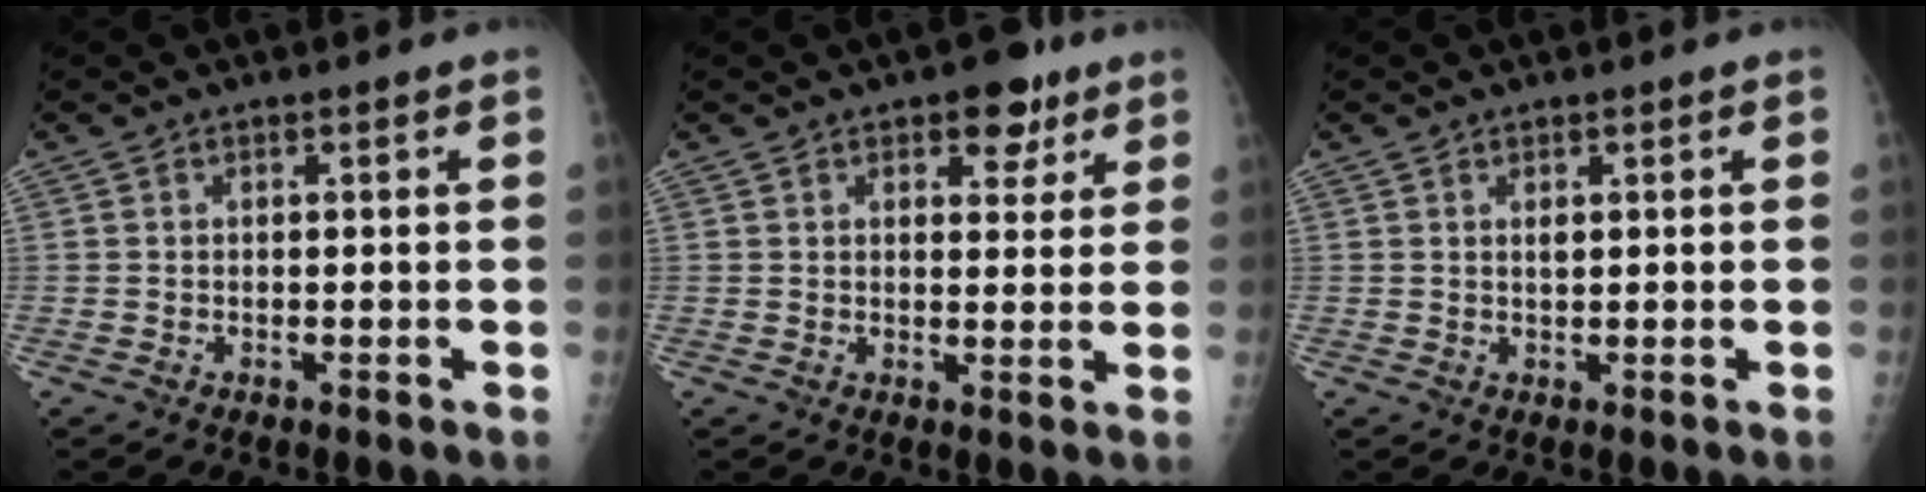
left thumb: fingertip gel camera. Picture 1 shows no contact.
{"total": 5.9, "force": [3.6, 3.4, 3.4], "torque": [-0.013, -0.014, 0.045]}
{"total": 0.8, "force": [0.4, 0.4, 0.6], "torque": [-0.009, -0.004, 0.009]}